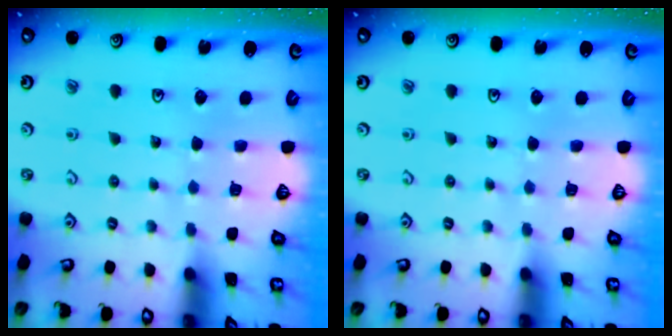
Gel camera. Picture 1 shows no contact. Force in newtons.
{"total": 0.0}